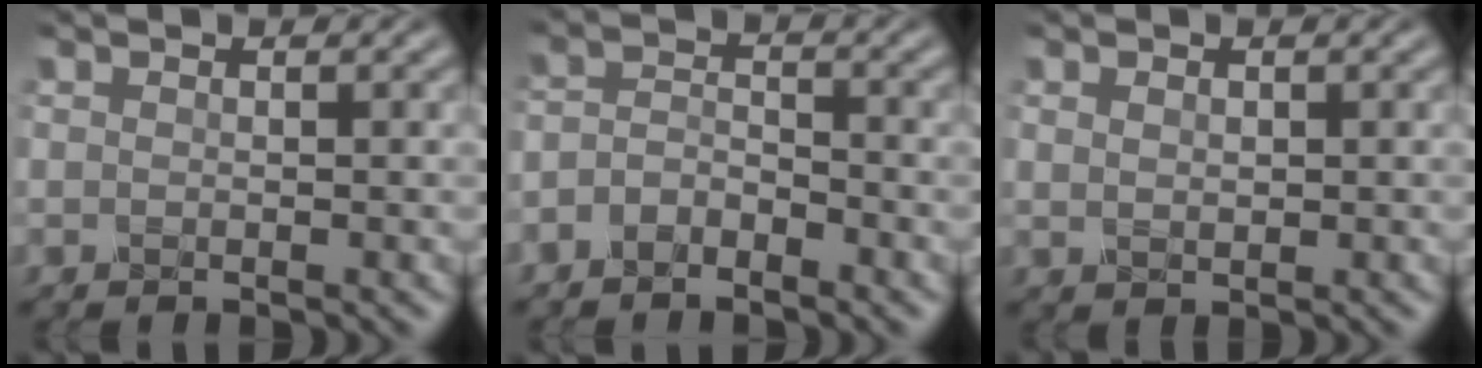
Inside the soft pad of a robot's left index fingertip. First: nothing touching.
{"total": 2.2, "force": [-1.5, 1.0, 1.2], "torque": [-0.027, 0.005, -0.035]}
{"total": 1.1, "force": [0.4, 0.7, 0.7], "torque": [-0.014, -0.002, 0.012]}